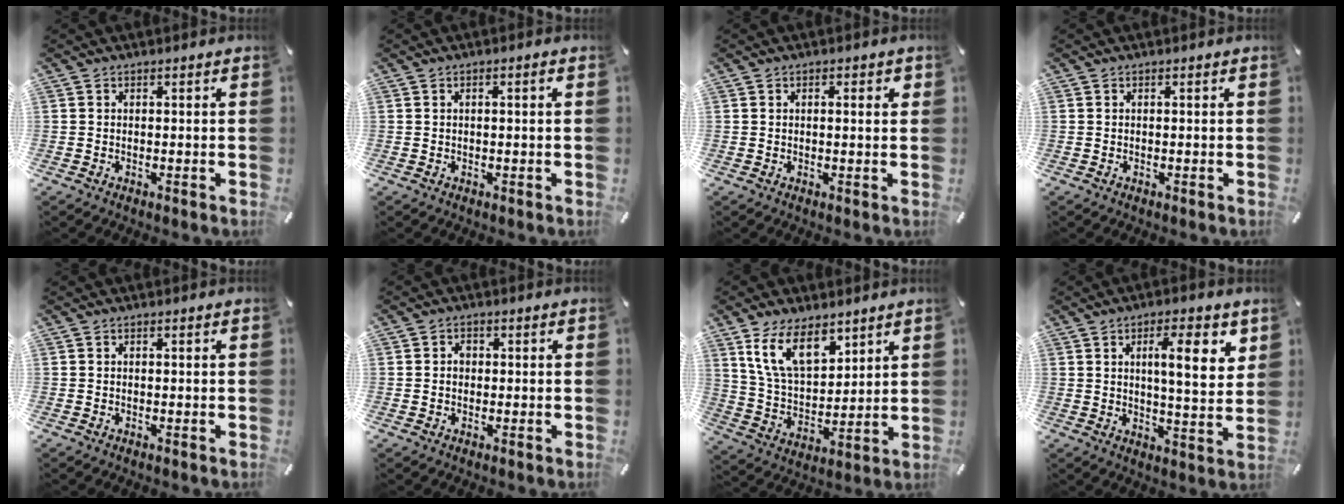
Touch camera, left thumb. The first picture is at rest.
{"total": 1.2, "force": [0.2, 0.1, 1.2], "torque": [-0.021, 0.000, 0.002]}
{"total": 1.5, "force": [0.3, 0.6, 1.4], "torque": [-0.019, 0.001, 0.002]}
{"total": 0.0}
{"total": 0.0}
{"total": 1.8, "force": [-0.1, 1.5, 1.0], "torque": [-0.020, 0.006, -0.004]}
{"total": 13.4, "force": [8.4, 7.1, 7.7], "torque": [-0.172, -0.033, 0.157]}
{"total": 10.8, "force": [4.2, 3.1, 9.4], "torque": [-0.141, -0.015, 0.059]}